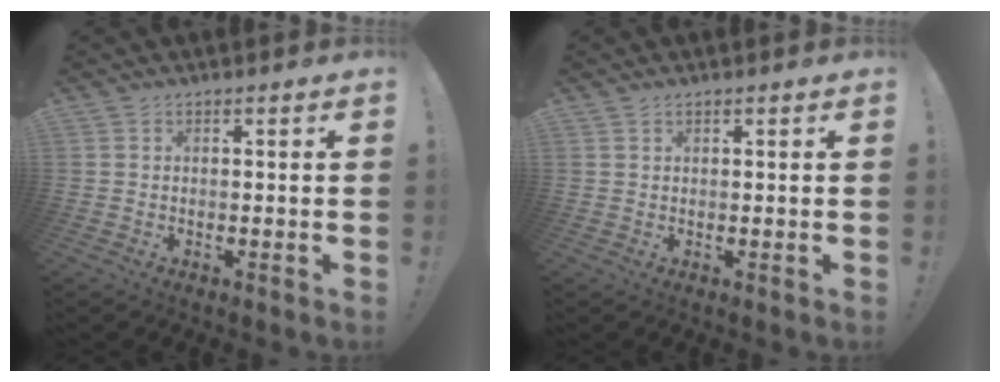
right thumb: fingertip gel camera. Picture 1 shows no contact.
{"total": 0.6, "force": [0.5, 0.1, 0.3], "torque": [0.002, -0.004, 0.008]}